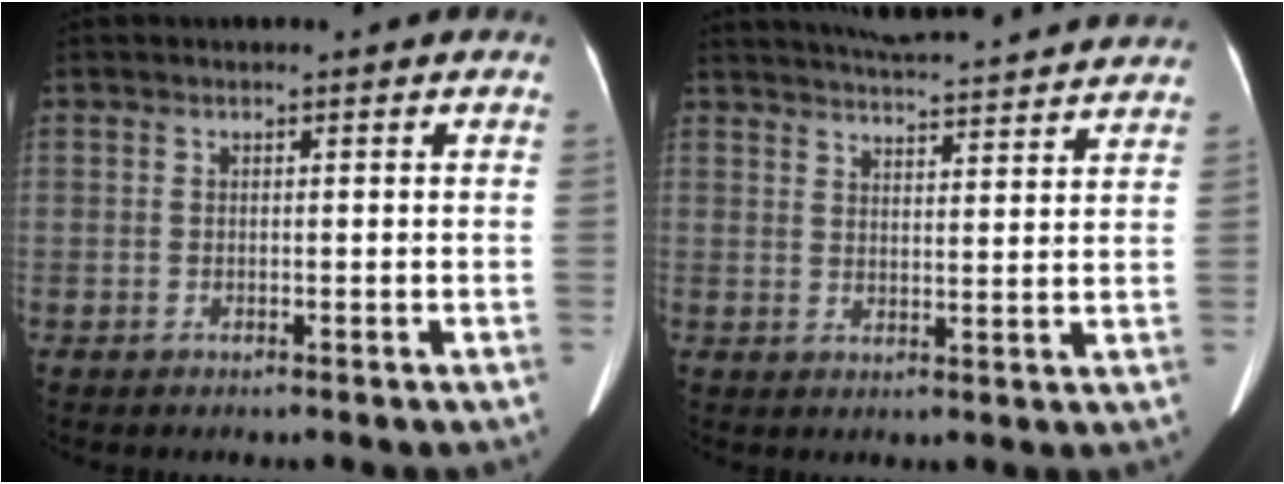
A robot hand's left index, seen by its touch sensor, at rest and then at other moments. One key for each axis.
{"total": 18.4, "fx": 17.2, "fy": 1.4, "fz": 6.4, "tx": -0.097, "ty": 0.014, "tz": 0.223}